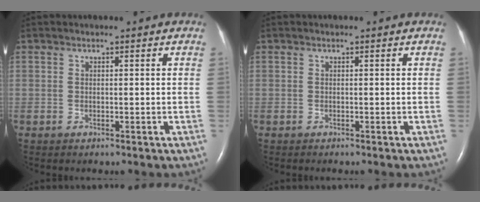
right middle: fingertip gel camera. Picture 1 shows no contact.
{"total": 0.0}